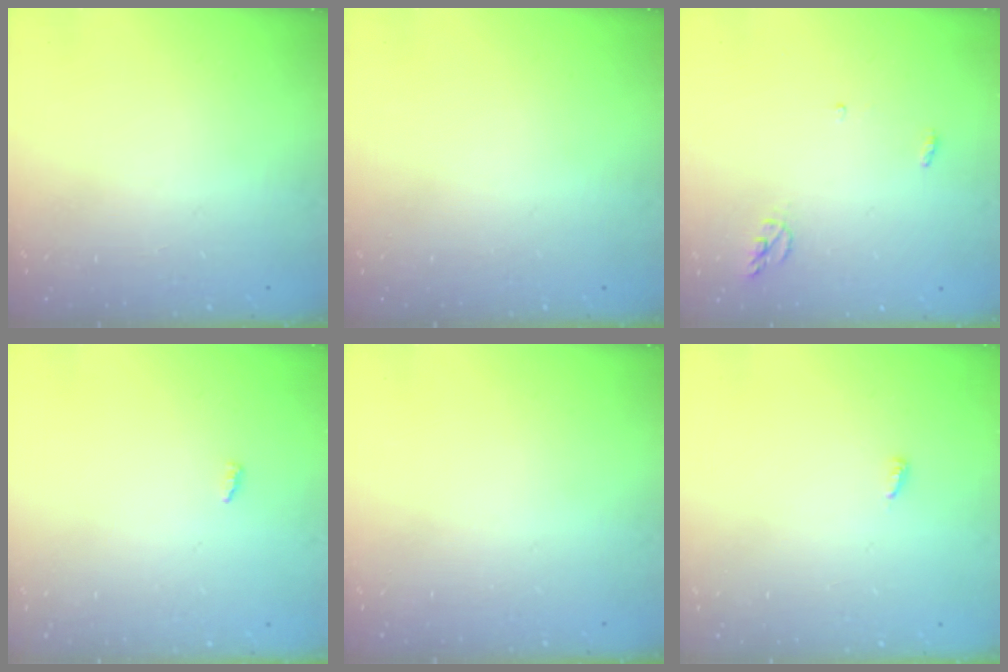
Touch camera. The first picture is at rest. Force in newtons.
{"total": 0.0}
{"total": 4.3, "press": 4.3, "slide": 0.3}
{"total": 2.7, "press": 2.7, "slide": 0.2}
{"total": 0.0}
{"total": 3.9, "press": 3.9, "slide": 0.3}